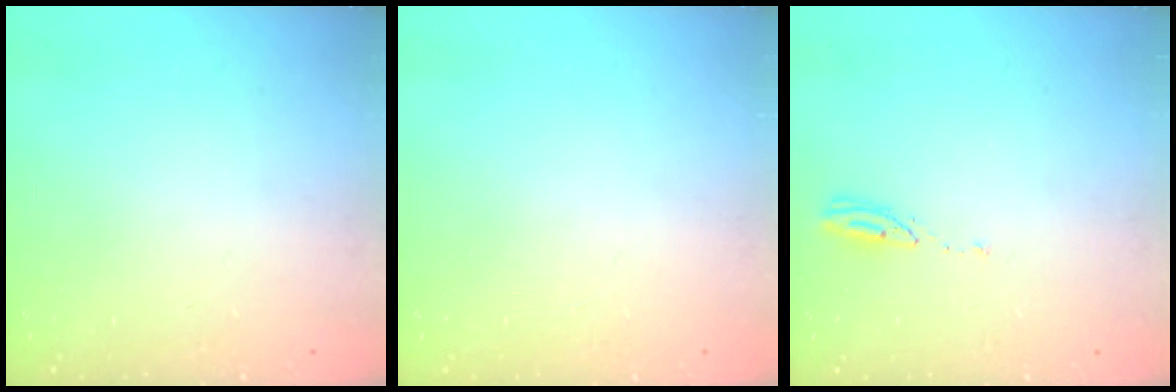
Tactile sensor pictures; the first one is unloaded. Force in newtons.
{"total": 0.9, "press": 0.0, "slide": 0.9}
{"total": 3.0, "press": 2.9, "slide": 0.3}